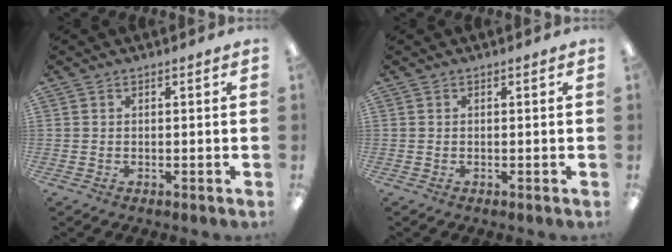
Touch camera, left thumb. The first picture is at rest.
{"total": 0.0}